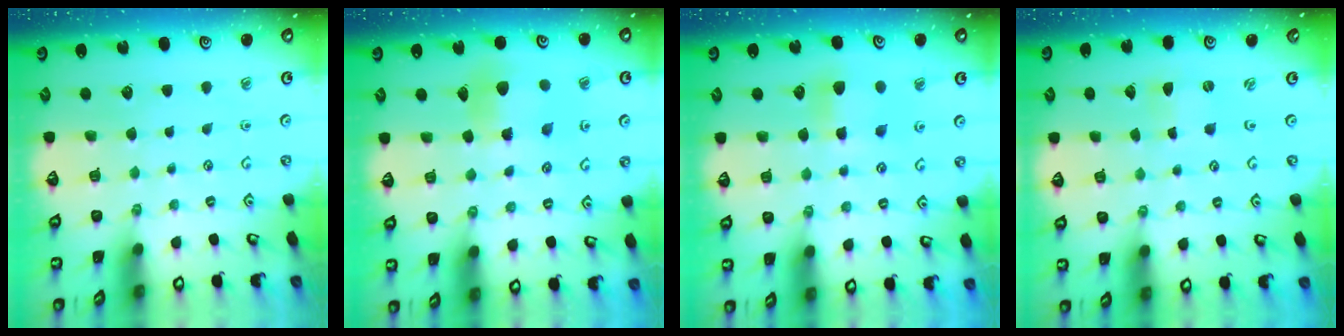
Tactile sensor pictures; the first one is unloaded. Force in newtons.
{"total": 6.8, "press": 6.8, "slide": 0.2}
{"total": 7.5, "press": 7.5, "slide": 0.6}
{"total": 0.0}